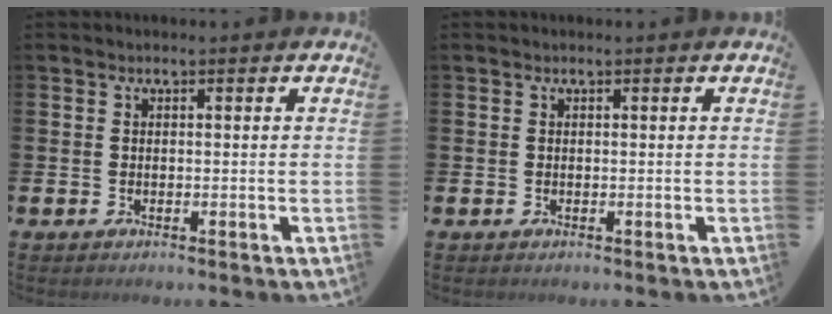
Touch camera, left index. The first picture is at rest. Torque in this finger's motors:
{"motor_torque": [-0.23, -0.06, -0.02, -0.01]}